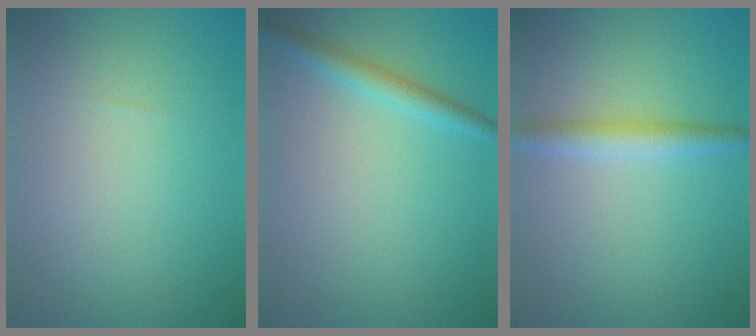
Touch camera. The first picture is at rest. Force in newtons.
{"total": 2.1, "press": 2.1, "slide": 0.1}
{"total": 2.7, "press": 2.7, "slide": 0.1}